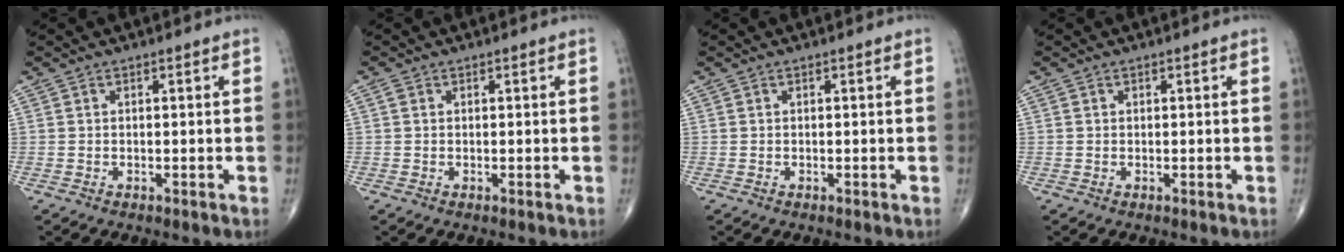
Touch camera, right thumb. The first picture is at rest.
{"total": 0.7, "force": [0.2, 0.6, 0.4], "torque": [-0.007, 0.003, 0.004]}
{"total": 0.0}
{"total": 0.0}